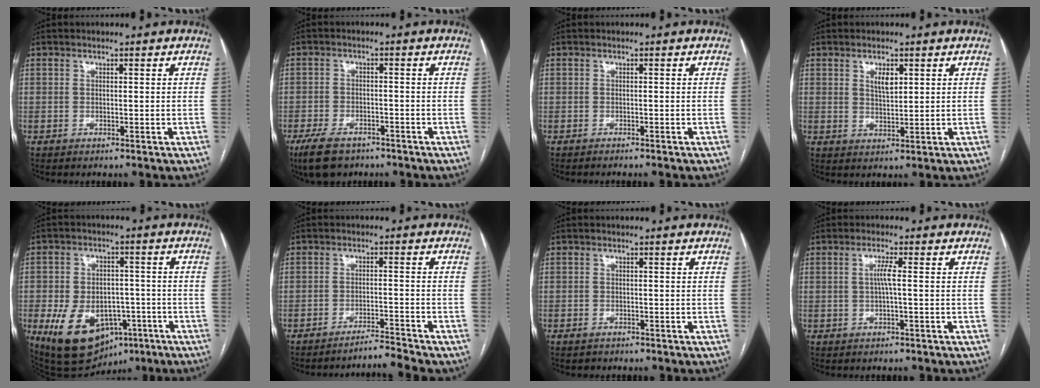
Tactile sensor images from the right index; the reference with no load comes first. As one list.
[{"total": 7.3, "force": [-5.4, 3.3, 3.7], "torque": [-0.074, -0.007, -0.086]}, {"total": 3.0, "force": [-2.8, 0.3, 1.1], "torque": [-0.015, -0.003, -0.034]}, {"total": 3.0, "force": [1.4, 1.2, 2.4], "torque": [-0.042, -0.002, 0.028]}, {"total": 14.9, "force": [-6.9, 9.8, 8.9], "torque": [-0.159, 0.006, -0.095]}, {"total": 4.3, "force": [-3.9, -1.7, -0.3], "torque": [0.007, -0.011, -0.062]}, {"total": 1.1, "force": [-0.9, 0.6, -0.1], "torque": [-0.006, 0.002, -0.013]}, {"total": 2.2, "force": [0.0, -0.2, 2.2], "torque": [-0.043, 0.002, 0.000]}]